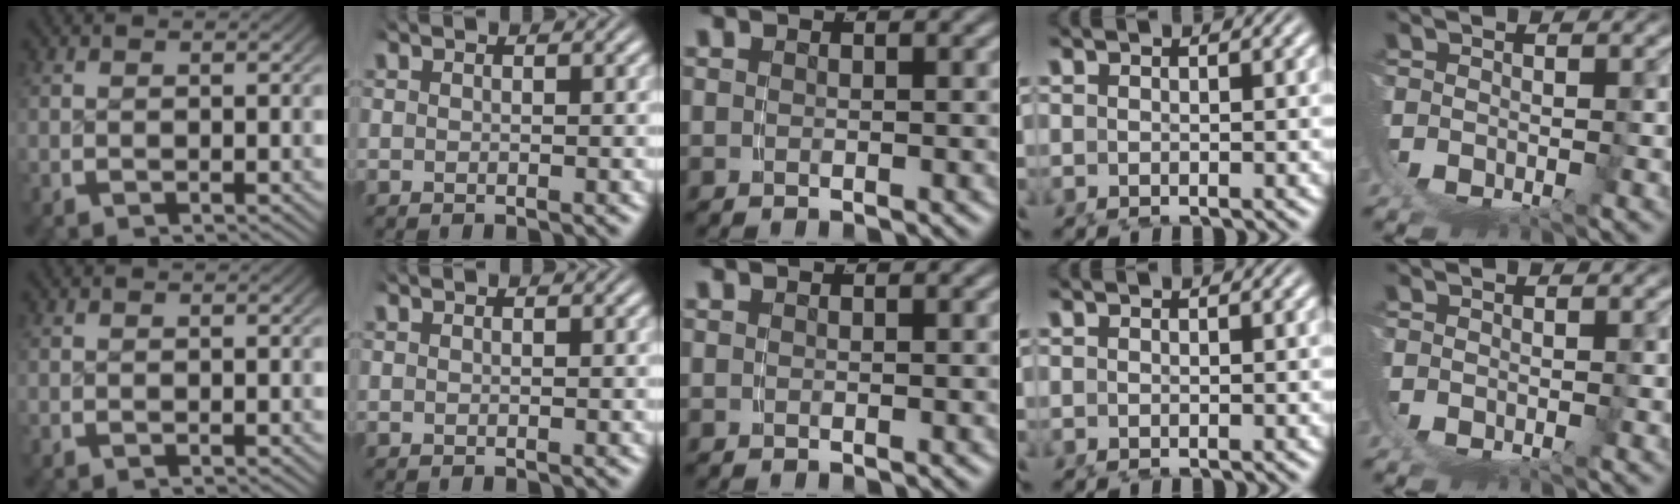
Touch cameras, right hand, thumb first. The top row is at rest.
{}